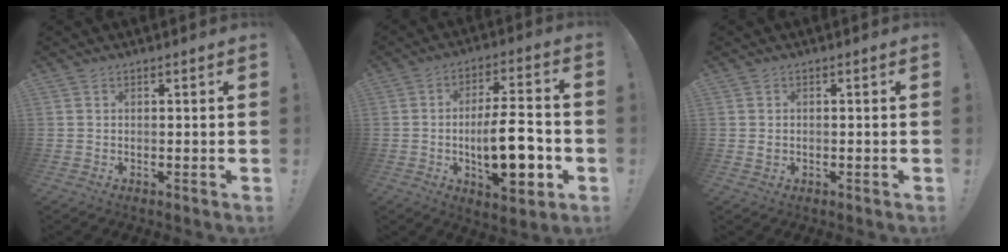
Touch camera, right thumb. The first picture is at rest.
{"total": 17.5, "force": [-3.7, 6.1, 16.0], "torque": [-0.258, 0.006, -0.062]}
{"total": 1.0, "force": [0.2, 0.9, 0.5], "torque": [-0.002, 0.001, 0.002]}